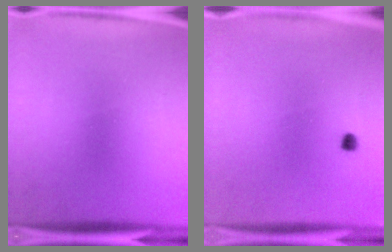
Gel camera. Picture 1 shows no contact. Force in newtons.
{"total": 1.0}